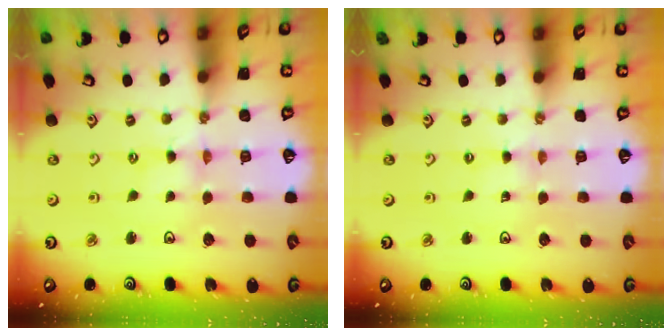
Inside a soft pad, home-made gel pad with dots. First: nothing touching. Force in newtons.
{"total": 1.0, "press": 1.0, "slide": 0.2}